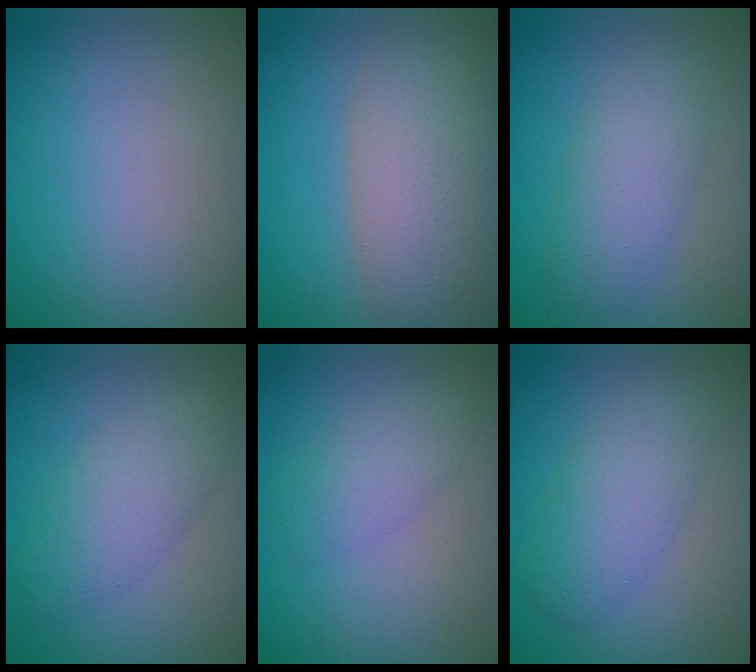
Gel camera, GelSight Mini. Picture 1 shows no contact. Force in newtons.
{"total": 8.7, "press": 8.7, "slide": 0.5}
{"total": 4.0, "press": 4.0, "slide": 0.1}
{"total": 3.8, "press": 3.8, "slide": 0.1}
{"total": 2.4, "press": 2.4, "slide": 0.1}
{"total": 4.0, "press": 4.0, "slide": 0.2}